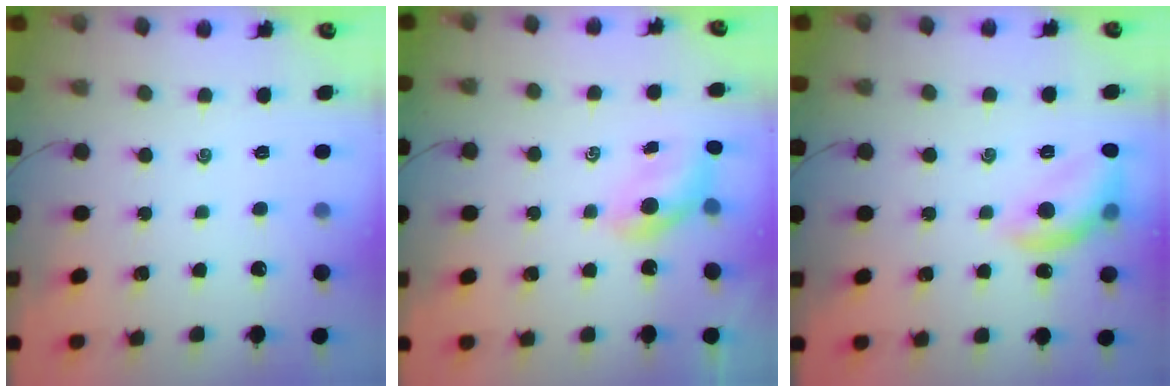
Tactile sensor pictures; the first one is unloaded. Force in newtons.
{"total": 4.8, "press": 4.8, "slide": 0.6}
{"total": 10.9, "press": 10.9, "slide": 0.4}